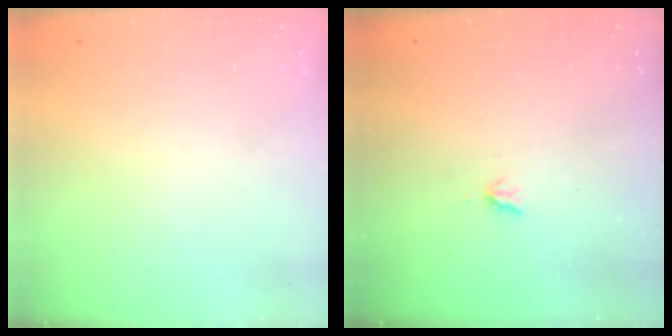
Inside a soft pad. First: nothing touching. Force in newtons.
{"total": 2.4, "press": 2.4, "slide": 0.4}